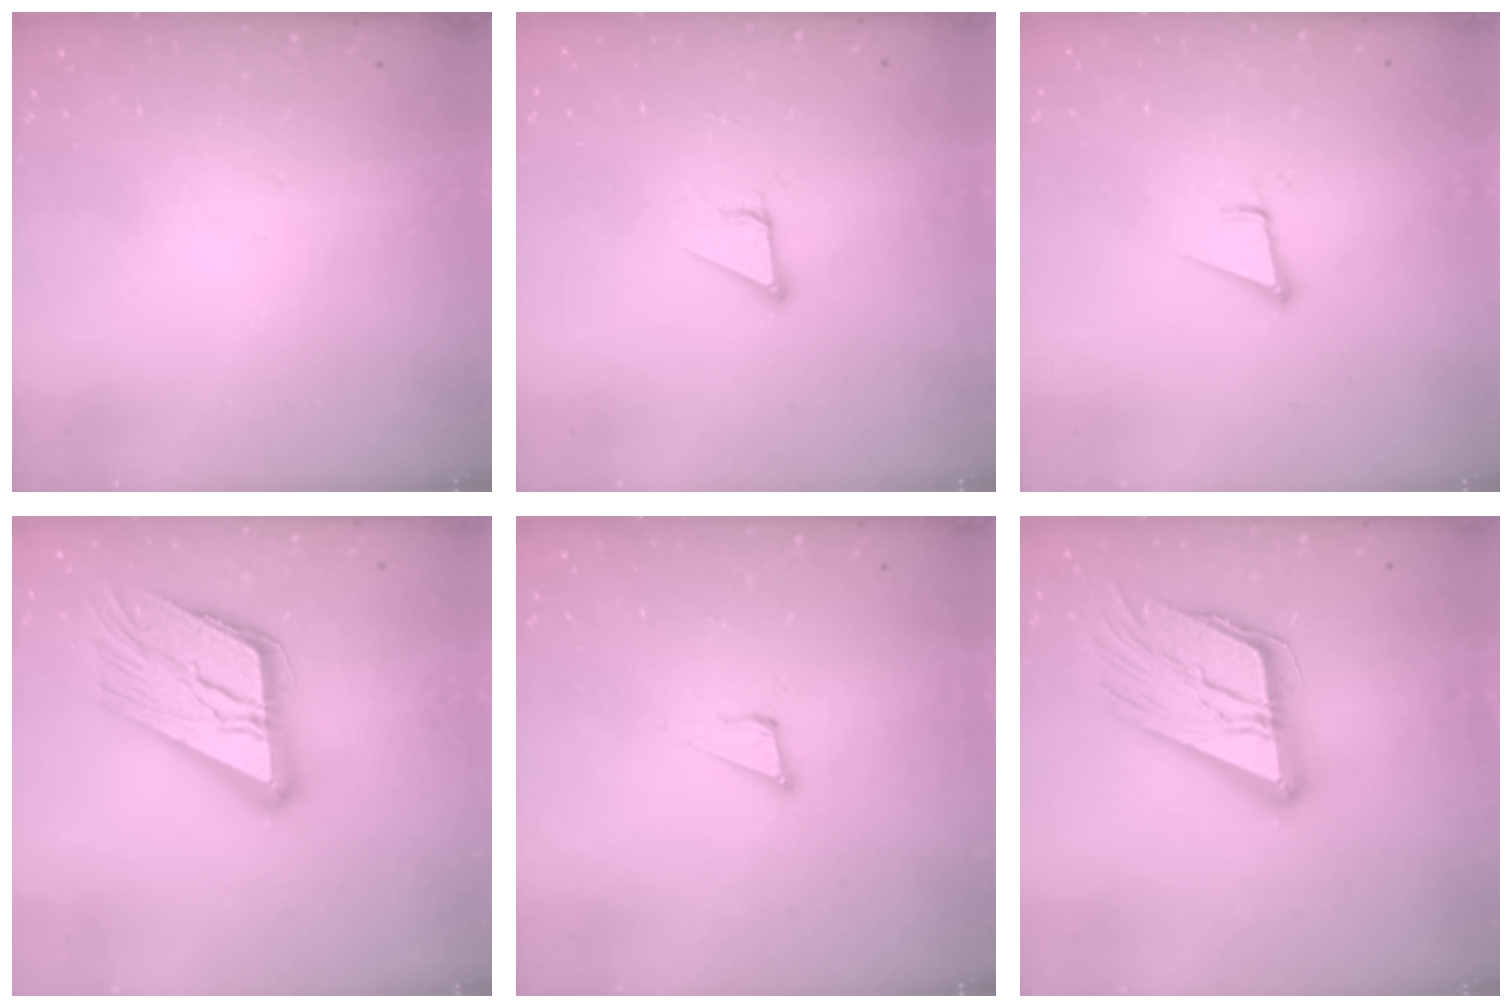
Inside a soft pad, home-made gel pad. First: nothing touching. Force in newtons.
{"total": 2.8, "press": 2.8, "slide": 0.2}
{"total": 3.7, "press": 2.9, "slide": 2.3}
{"total": 22.9, "press": 22.8, "slide": 2.3}
{"total": 5.1, "press": 5.0, "slide": 0.9}
{"total": 20.2, "press": 20.1, "slide": 2.1}